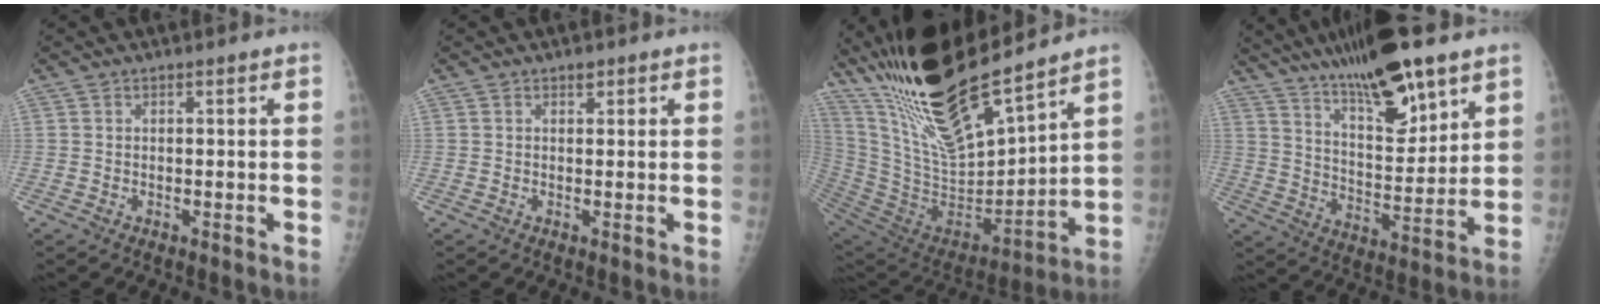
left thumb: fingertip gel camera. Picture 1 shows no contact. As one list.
[{"total": 1.0, "force": [0.6, 0.7, 0.5], "torque": [0.003, -0.002, 0.006]}, {"total": 25.0, "force": [19.9, 4.8, 14.4], "torque": [-0.241, -0.098, 0.376]}, {"total": 18.5, "force": [12.7, 4.3, 12.6], "torque": [-0.188, -0.064, 0.220]}]